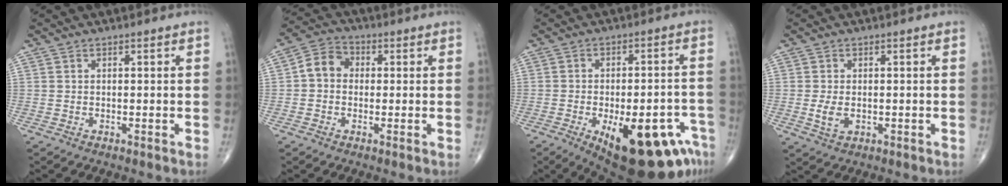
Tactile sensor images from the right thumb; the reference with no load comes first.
{"total": 6.0, "force": [0.1, 4.9, 3.4], "torque": [-0.045, 0.020, -0.009]}
{"total": 22.0, "force": [-10.8, 8.7, 17.0], "torque": [-0.167, 0.037, -0.135]}
{"total": 3.4, "force": [-0.4, 2.1, 2.6], "torque": [-0.053, -0.005, -0.004]}